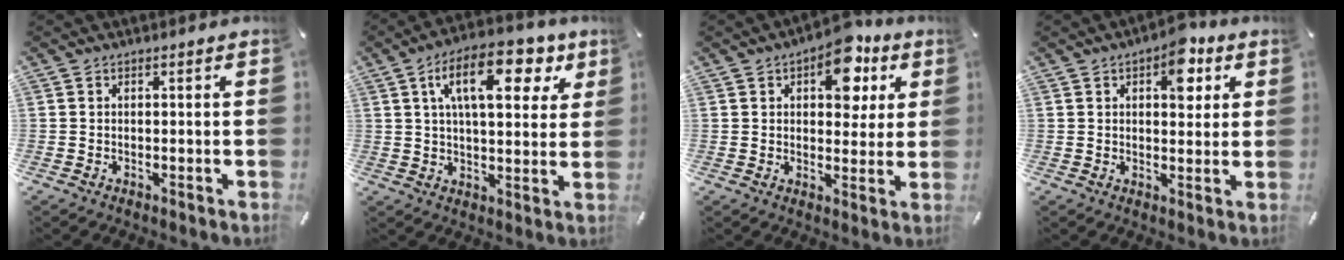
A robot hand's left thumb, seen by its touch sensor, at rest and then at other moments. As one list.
[{"total": 16.5, "force": [7.4, 7.7, 12.6], "torque": [-0.193, -0.010, 0.118]}, {"total": 11.9, "force": [5.3, 7.0, 8.1], "torque": [-0.097, -0.016, 0.086]}, {"total": 8.9, "force": [3.6, 5.0, 6.4], "torque": [-0.065, -0.014, 0.054]}]